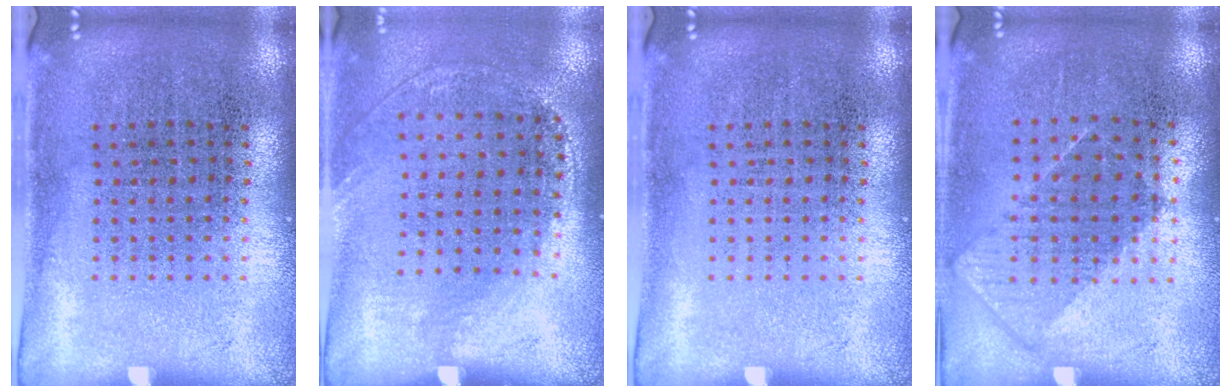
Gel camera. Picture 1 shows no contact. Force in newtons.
{"total": 1.4, "press": 1.0, "slide": 1.0}
{"total": 0.0}
{"total": 0.9, "press": 0.7, "slide": 0.5}